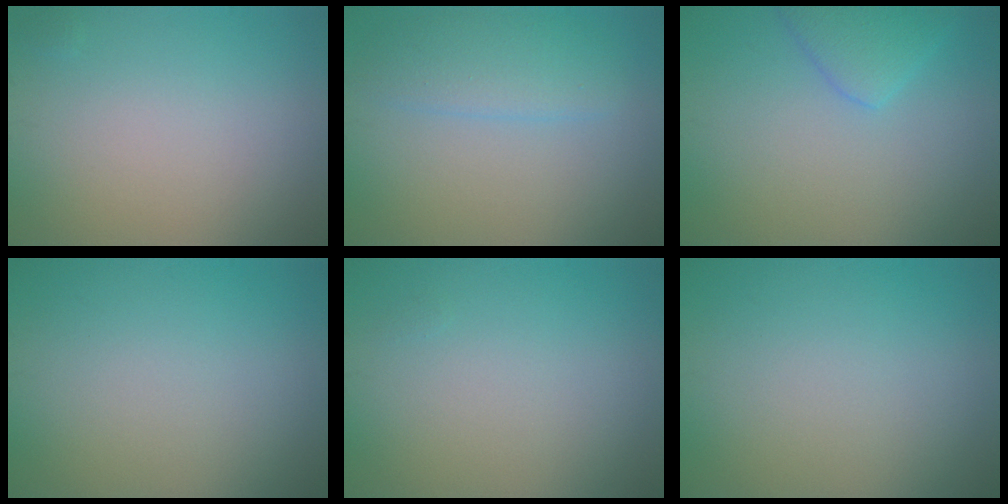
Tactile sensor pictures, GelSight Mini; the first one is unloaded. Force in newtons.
{"total": 2.9, "press": 2.9, "slide": 0.2}
{"total": 2.7, "press": 2.7, "slide": 0.2}
{"total": 0.0}
{"total": 0.0}
{"total": 0.0}